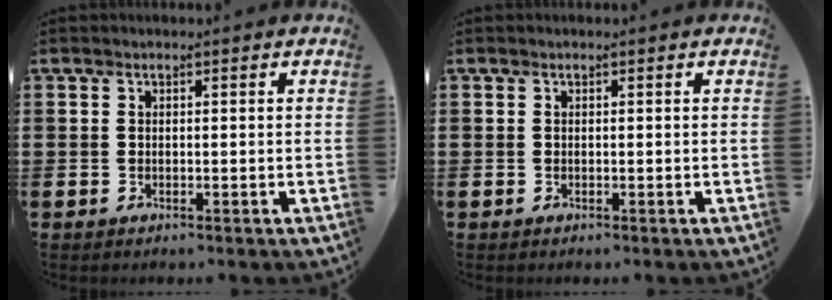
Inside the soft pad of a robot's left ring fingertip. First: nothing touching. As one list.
[{"total": 0.0}]